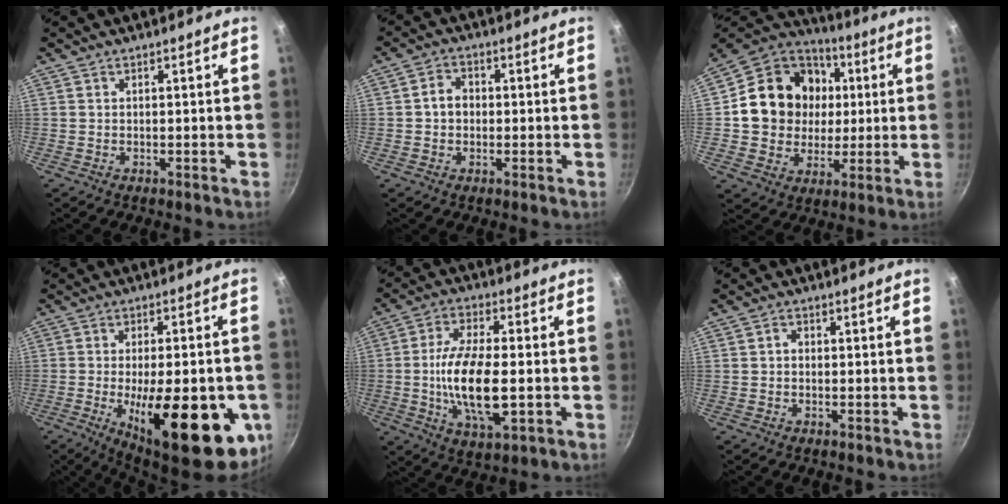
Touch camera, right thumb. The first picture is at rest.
{"total": 4.1, "force": [-0.1, 3.4, 2.3], "torque": [-0.023, 0.014, -0.007]}
{"total": 19.2, "force": [2.4, 16.8, 9.0], "torque": [-0.136, 0.017, 0.041]}
{"total": 24.7, "force": [-7.0, 9.0, 21.9], "torque": [-0.281, -0.001, -0.088]}
{"total": 14.8, "force": [-1.7, 6.0, 13.4], "torque": [-0.253, 0.002, -0.036]}
{"total": 1.6, "force": [-0.1, 1.3, 0.9], "torque": [-0.015, 0.008, -0.003]}